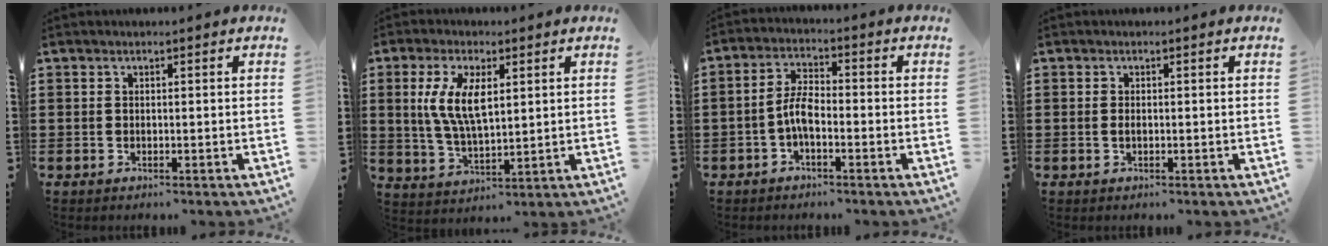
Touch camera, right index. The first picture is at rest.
{"total": 7.9, "force": [1.9, 3.4, 6.9], "torque": [-0.154, 0.004, 0.029]}
{"total": 4.9, "force": [-1.6, 1.9, 4.2], "torque": [-0.095, 0.002, -0.035]}
{"total": 0.7, "force": [-0.1, 0.3, 0.6], "torque": [-0.013, 0.002, -0.003]}